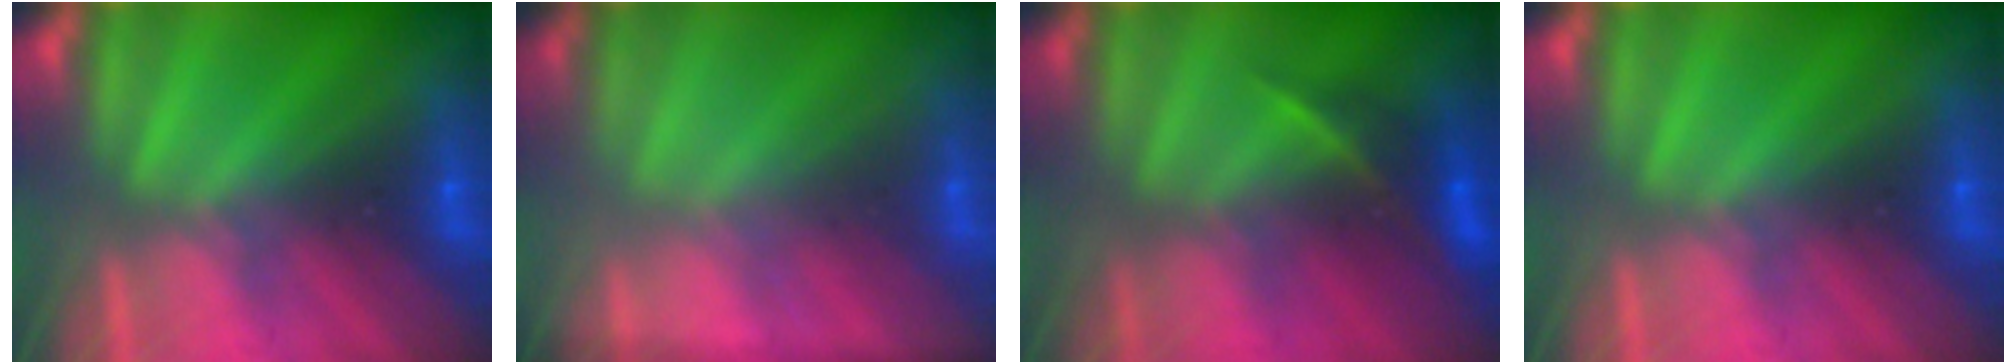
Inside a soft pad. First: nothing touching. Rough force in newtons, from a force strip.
{"total": 1.7}
{"total": 2.4}
{"total": 0.0}